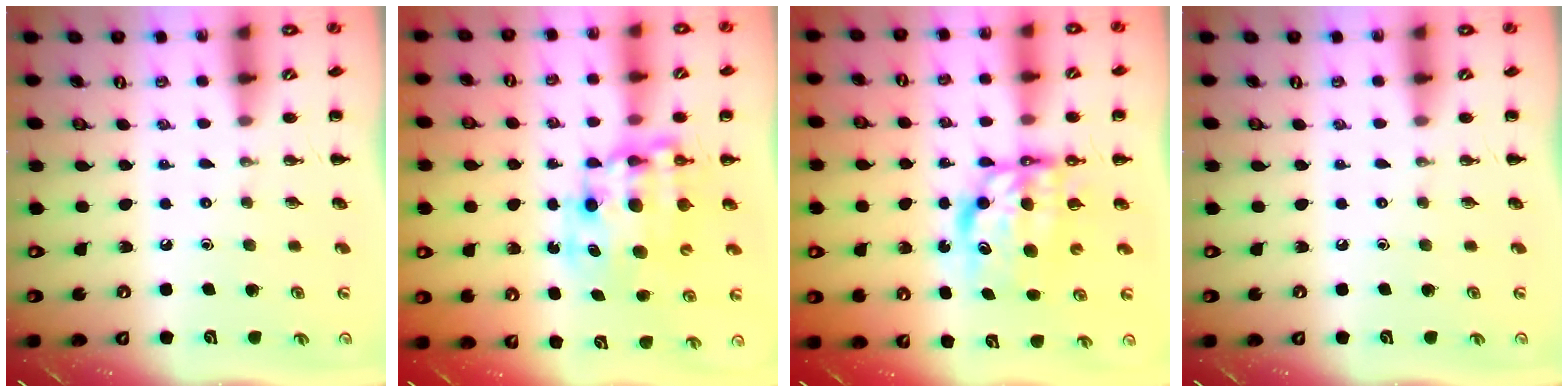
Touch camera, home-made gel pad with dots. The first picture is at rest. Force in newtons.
{"total": 10.8, "press": 10.5, "slide": 2.5}
{"total": 8.3, "press": 8.1, "slide": 2.0}
{"total": 0.0}